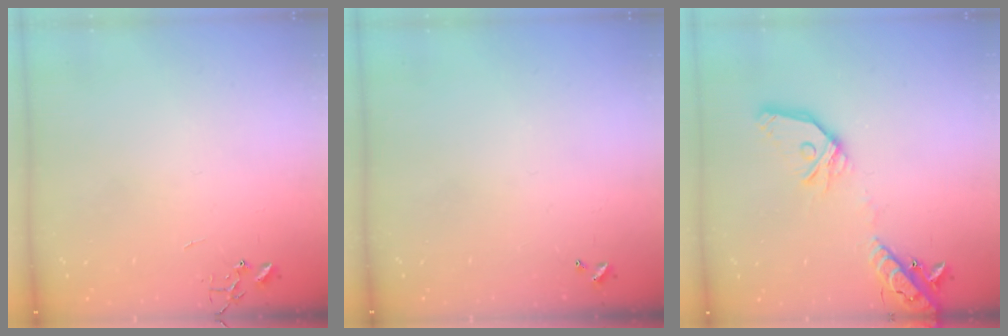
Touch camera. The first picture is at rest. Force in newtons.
{"total": 0.0}
{"total": 18.2, "press": 18.0, "slide": 3.2}